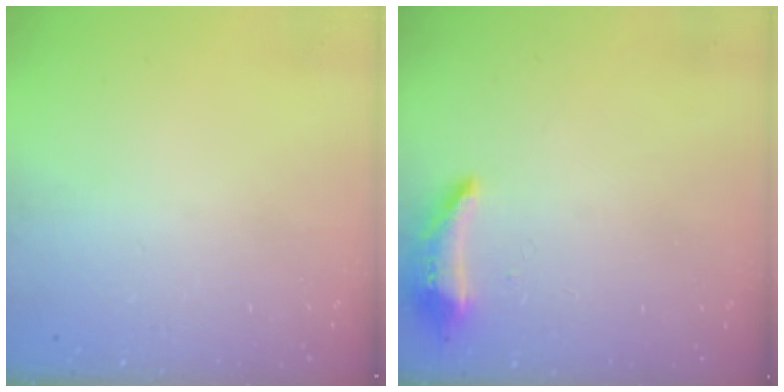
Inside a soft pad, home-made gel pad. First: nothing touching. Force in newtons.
{"total": 10.1, "press": 9.0, "slide": 4.6}